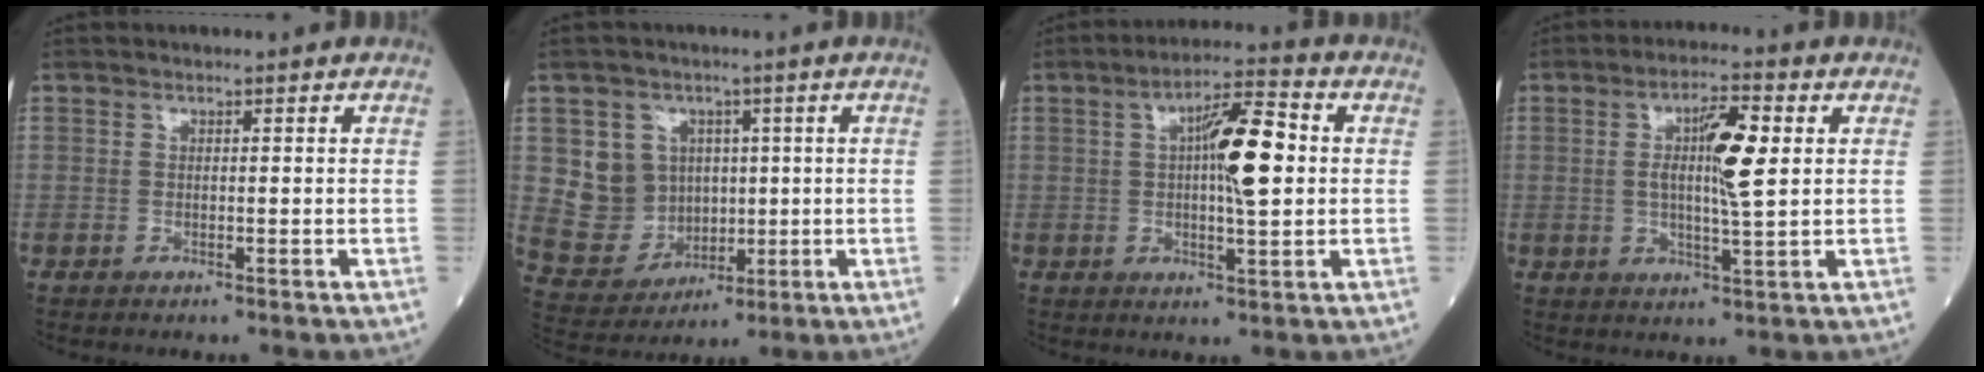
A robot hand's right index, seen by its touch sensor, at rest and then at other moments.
{"total": 8.9, "force": [1.8, 8.2, 2.9], "torque": [-0.067, 0.020, 0.051]}
{"total": 9.7, "force": [1.2, 1.6, 9.5], "torque": [-0.156, 0.016, 0.017]}
{"total": 8.1, "force": [1.5, 0.8, 7.9], "torque": [-0.140, 0.005, 0.024]}